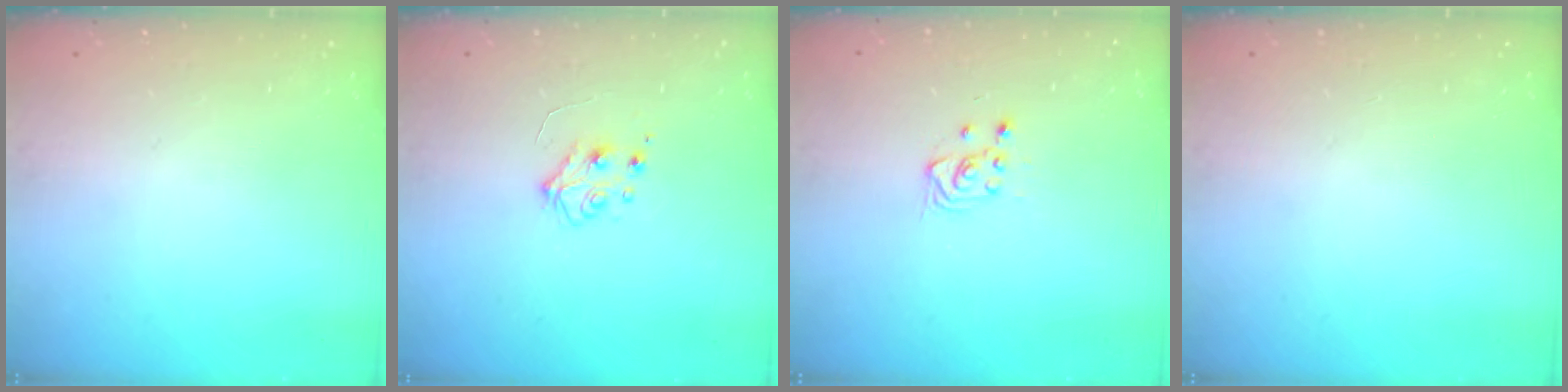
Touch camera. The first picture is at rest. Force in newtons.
{"total": 5.5, "press": 5.5, "slide": 0.6}
{"total": 3.0, "press": 2.8, "slide": 1.0}
{"total": 0.0}